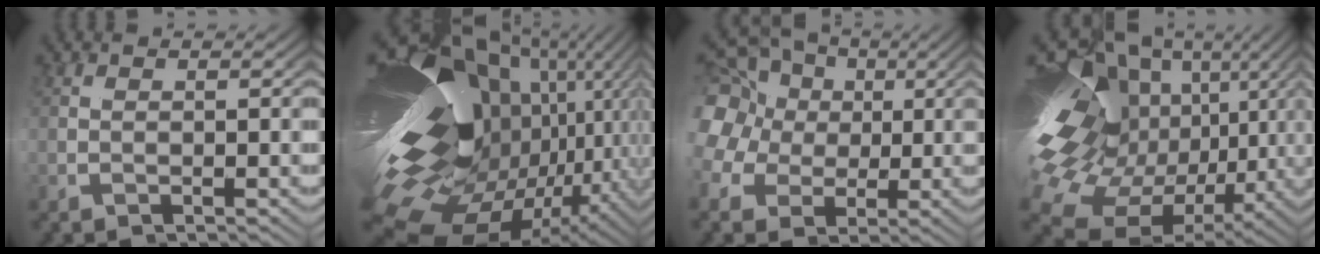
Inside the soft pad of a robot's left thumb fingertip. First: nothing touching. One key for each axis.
{"total": 28.7, "fx": -1.5, "fy": 14.7, "fz": 24.5, "tx": -0.372, "ty": -0.012, "tz": -0.012}
{"total": 13.4, "fx": 6.4, "fy": 8.8, "fz": 7.7, "tx": -0.145, "ty": 0.023, "tz": 0.085}
{"total": 19.7, "fx": 1.1, "fy": 12.1, "fz": 15.5, "tx": -0.285, "ty": 0.007, "tz": 0.012}